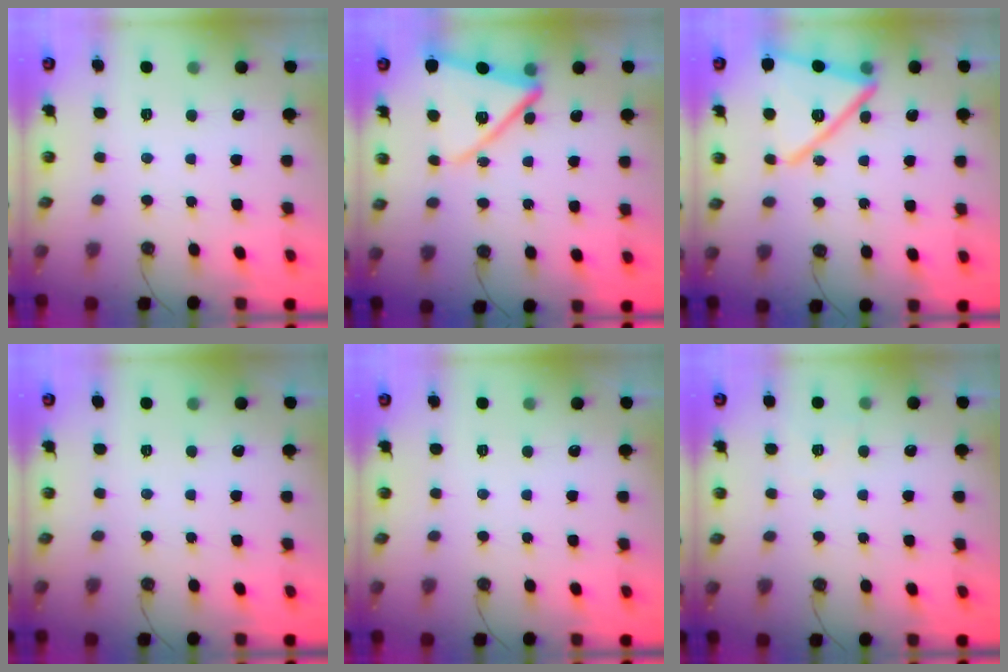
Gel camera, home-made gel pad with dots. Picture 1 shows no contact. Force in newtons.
{"total": 15.0, "press": 14.9, "slide": 1.6}
{"total": 19.7, "press": 19.7, "slide": 1.3}
{"total": 0.0}
{"total": 0.0}
{"total": 5.1, "press": 5.0, "slide": 0.9}